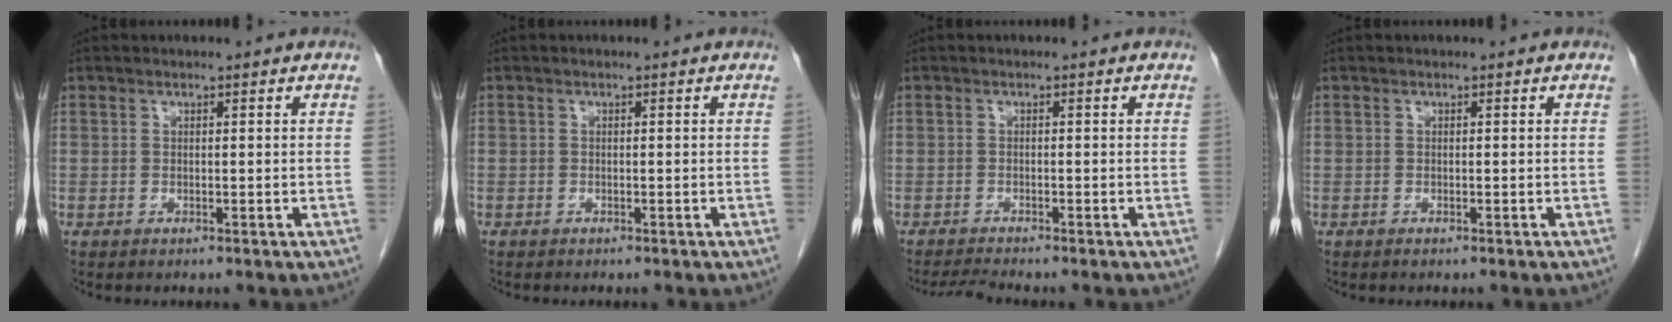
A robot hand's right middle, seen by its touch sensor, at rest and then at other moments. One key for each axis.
{"total": 0.0}
{"total": 2.4, "fx": -2.2, "fy": -0.7, "fz": 0.4, "tx": -0.014, "ty": -0.014, "tz": -0.042}
{"total": 0.0}